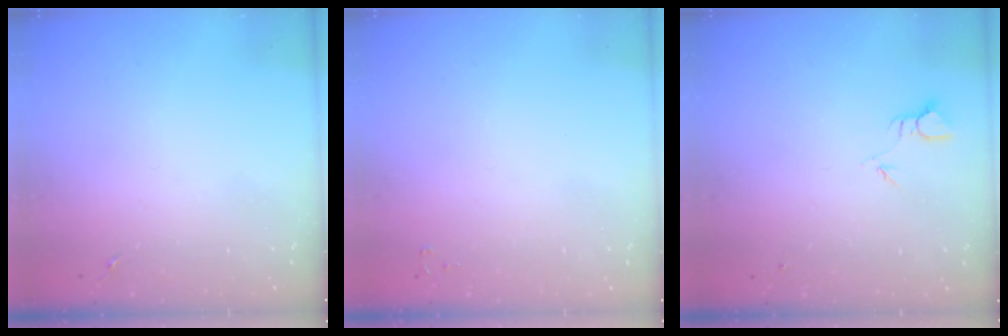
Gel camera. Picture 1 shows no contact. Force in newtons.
{"total": 2.0, "press": 2.0, "slide": 0.3}
{"total": 2.3, "press": 2.3, "slide": 0.1}